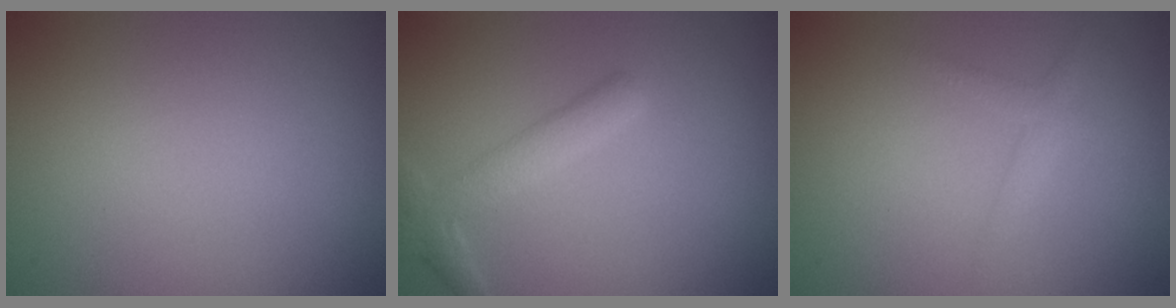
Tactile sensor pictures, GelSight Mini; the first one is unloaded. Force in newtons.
{"total": 2.6, "press": 2.5, "slide": 0.1}
{"total": 1.2, "press": 1.2, "slide": 0.0}